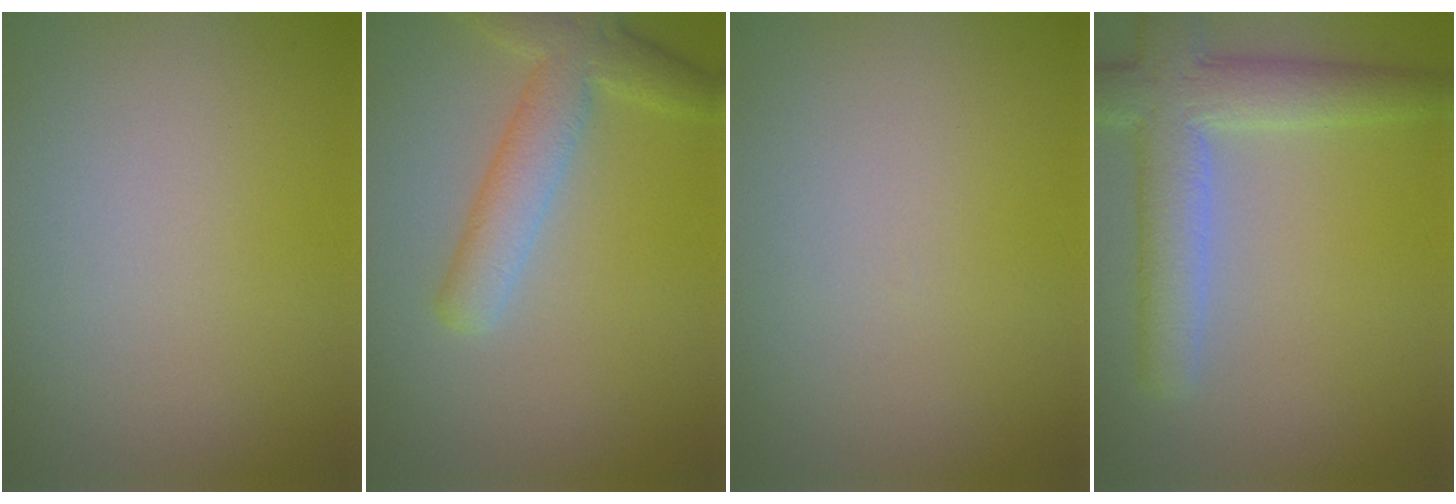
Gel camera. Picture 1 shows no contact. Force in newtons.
{"total": 4.4, "press": 4.4, "slide": 0.2}
{"total": 0.0}
{"total": 6.1, "press": 6.1, "slide": 0.7}